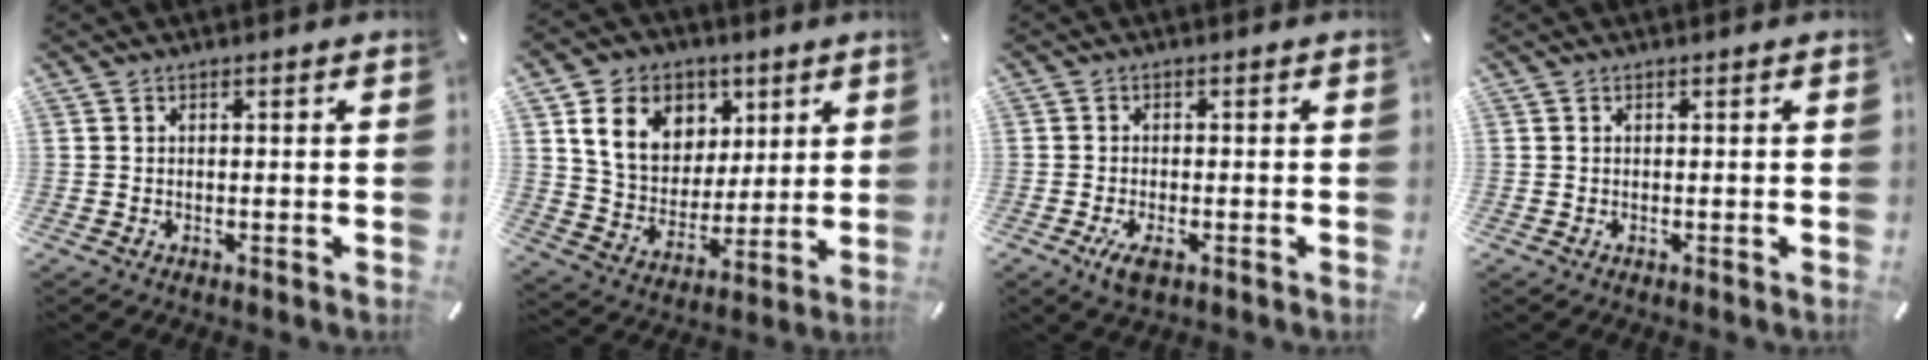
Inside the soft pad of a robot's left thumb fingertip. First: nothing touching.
{"total": 14.5, "force": [6.0, 11.8, 6.1], "torque": [-0.103, -0.013, 0.118]}
{"total": 3.3, "force": [-1.5, 1.7, 2.5], "torque": [-0.053, 0.001, -0.027]}
{"total": 0.0}